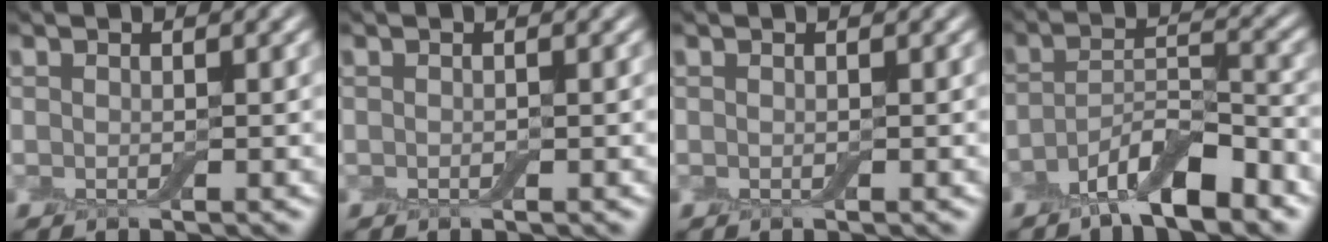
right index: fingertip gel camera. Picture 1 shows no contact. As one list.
[{"total": 0.0}, {"total": 0.0}, {"total": 6.0, "force": [-3.9, 1.7, 4.2], "torque": [-0.072, -0.001, -0.072]}]